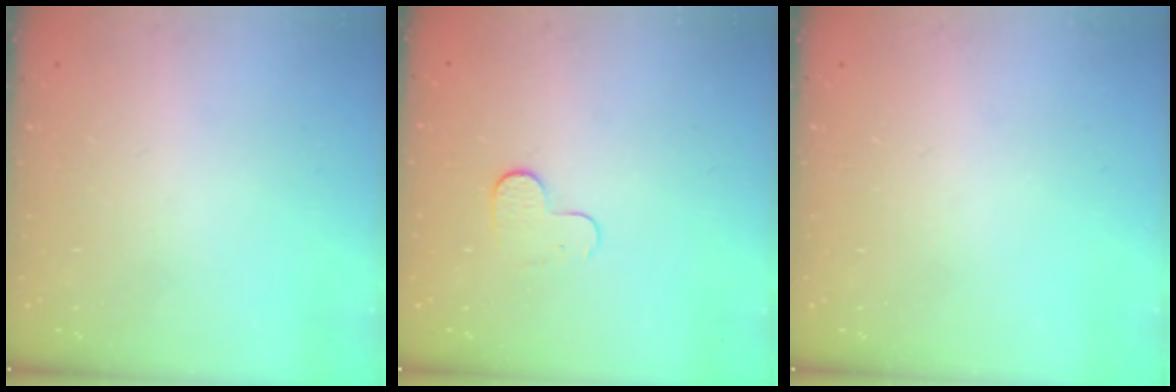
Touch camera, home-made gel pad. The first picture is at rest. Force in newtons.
{"total": 4.6, "press": 4.6, "slide": 0.4}
{"total": 0.0}